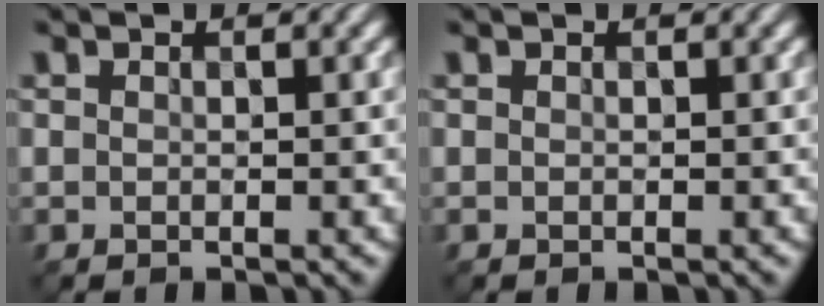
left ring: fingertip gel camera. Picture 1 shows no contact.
{"total": 0.0}